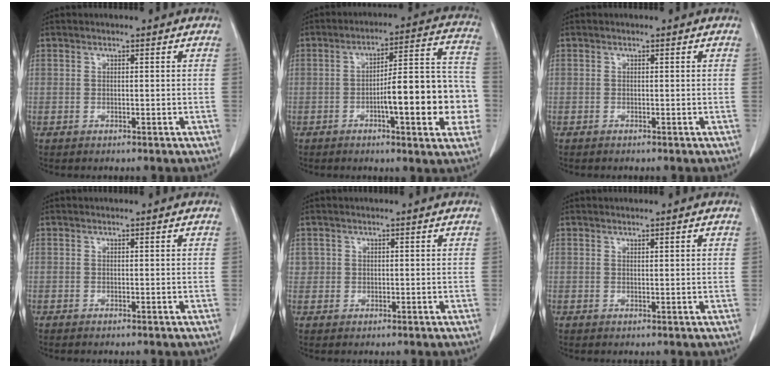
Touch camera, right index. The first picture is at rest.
{"total": 15.3, "force": [-3.6, 2.9, 14.6], "torque": [-0.196, 0.026, -0.050]}
{"total": 0.0}
{"total": 0.0}
{"total": 1.5, "force": [0.4, 1.4, 0.1], "torque": [0.011, 0.004, 0.003]}
{"total": 0.9, "force": [0.6, 0.0, 0.7], "torque": [-0.012, 0.000, 0.009]}